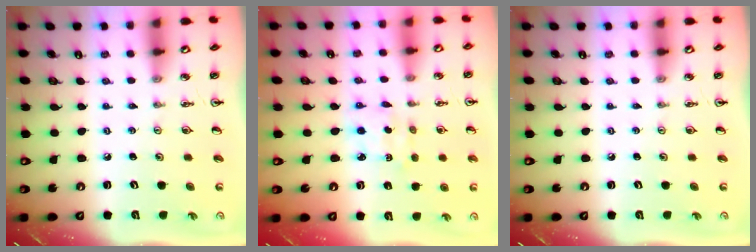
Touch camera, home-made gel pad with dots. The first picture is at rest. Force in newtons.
{"total": 2.7, "press": 2.7, "slide": 0.0}
{"total": 0.0}